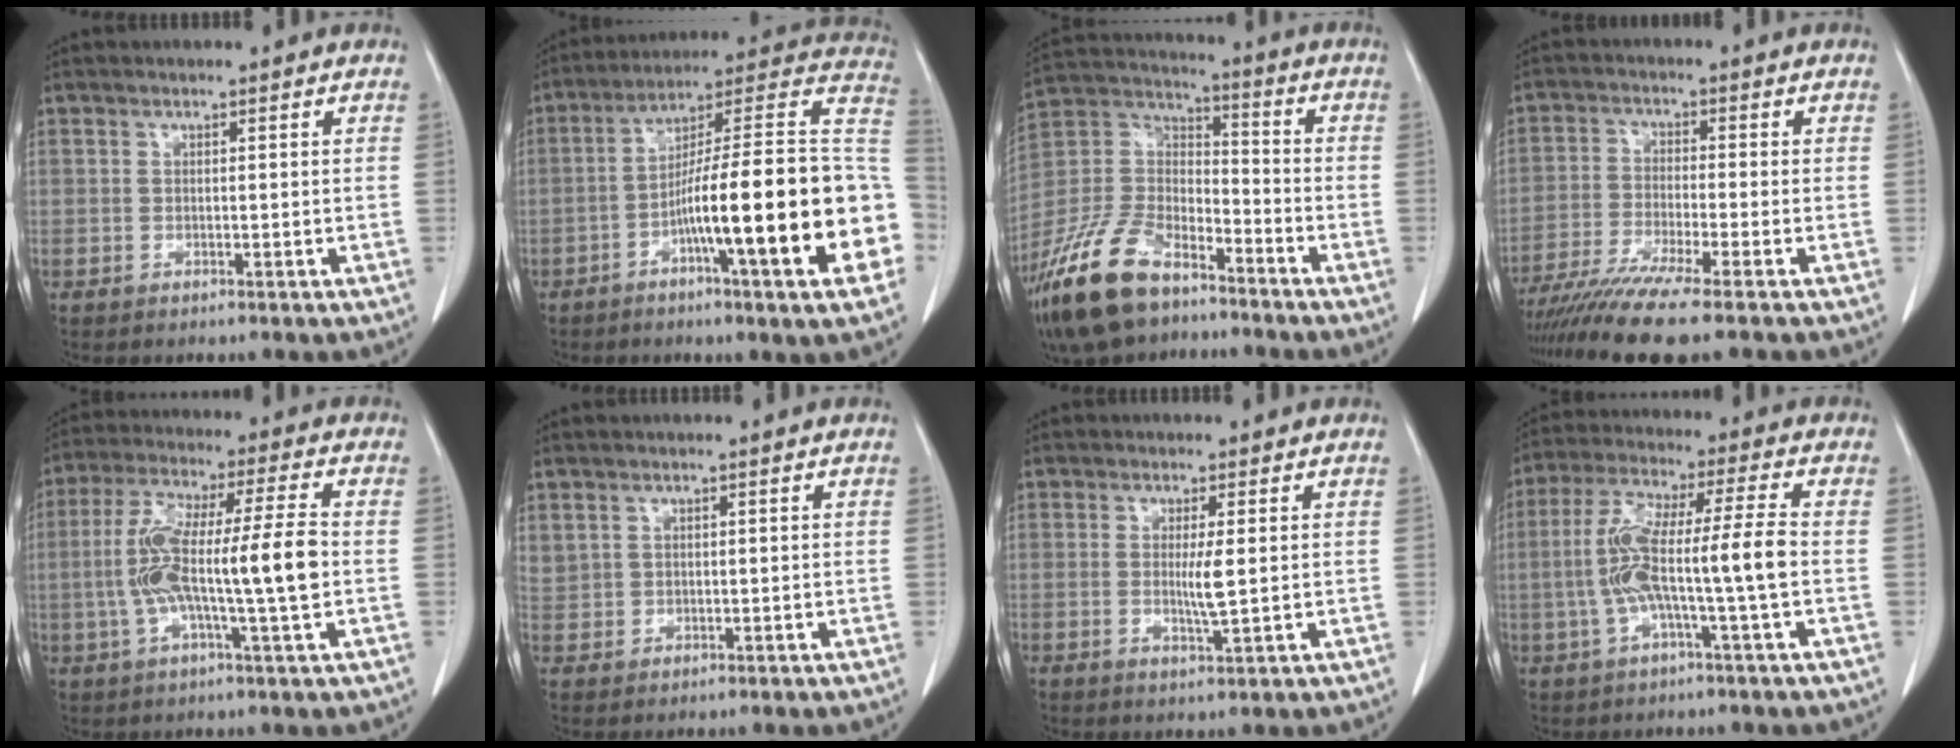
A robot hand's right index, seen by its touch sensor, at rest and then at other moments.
{"total": 24.9, "force": [-6.0, 1.5, 24.1], "torque": [-0.262, 0.019, -0.093]}
{"total": 17.7, "force": [-12.5, 7.7, 9.8], "torque": [-0.217, 0.002, -0.235]}
{"total": 10.1, "force": [-8.0, -1.3, 5.9], "torque": [-0.094, -0.029, -0.135]}
{"total": 13.6, "force": [-1.1, 0.7, 13.5], "torque": [-0.256, 0.018, -0.021]}
{"total": 2.0, "force": [1.4, 1.4, 0.4], "torque": [-0.007, 0.012, 0.037]}
{"total": 3.1, "force": [0.3, 0.0, 3.1], "torque": [-0.058, -0.006, 0.010]}
{"total": 10.8, "force": [-1.5, -0.2, 10.6], "torque": [-0.213, 0.024, -0.029]}